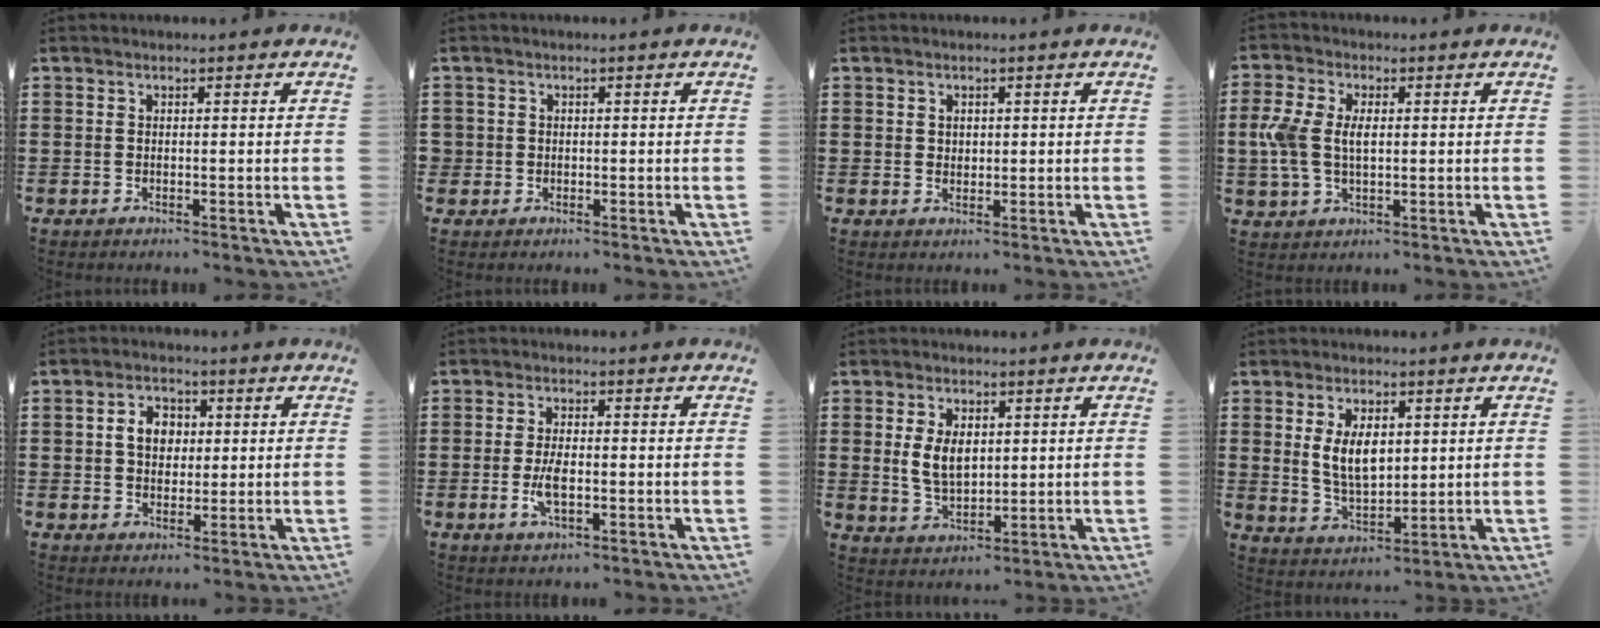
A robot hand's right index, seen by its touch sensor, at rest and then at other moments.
{"total": 1.1, "force": [-0.1, 1.1, 0.0], "torque": [-0.002, 0.007, -0.004]}
{"total": 1.3, "force": [0.8, 0.9, 0.4], "torque": [-0.009, 0.004, 0.015]}
{"total": 6.0, "force": [0.3, 3.5, 4.8], "torque": [-0.127, 0.002, -0.004]}
{"total": 4.7, "force": [0.7, 3.7, 2.9], "torque": [-0.061, 0.012, 0.007]}
{"total": 4.2, "force": [-0.9, 1.8, 3.7], "torque": [-0.078, 0.000, -0.017]}
{"total": 5.6, "force": [0.9, 3.5, 4.3], "torque": [-0.091, 0.005, 0.013]}
{"total": 7.0, "force": [1.5, 3.8, 5.6], "torque": [-0.110, 0.009, 0.024]}